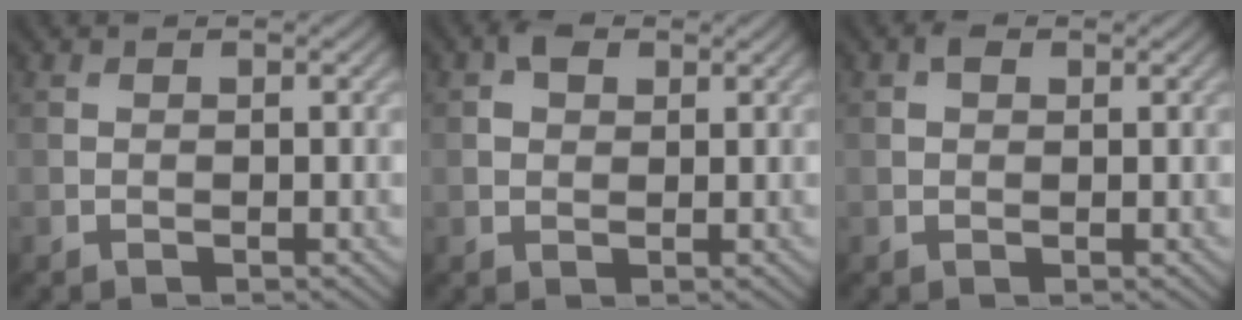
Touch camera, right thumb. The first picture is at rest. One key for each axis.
{"total": 2.3, "fx": 1.0, "fy": 1.7, "fz": 1.3, "tx": -0.027, "ty": 0.004, "tz": 0.015}
{"total": 1.3, "fx": 0.6, "fy": 0.9, "fz": 0.7, "tx": -0.014, "ty": 0.003, "tz": 0.008}